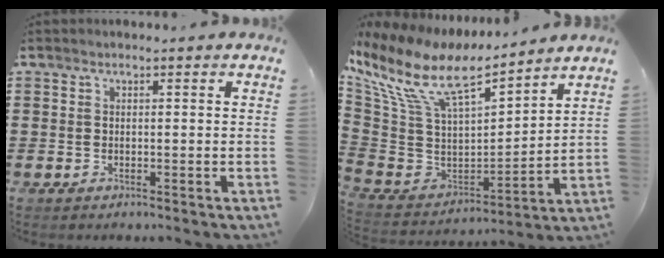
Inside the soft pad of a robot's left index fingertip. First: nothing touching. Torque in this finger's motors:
{"motor_torque": [2.14, 0.00, 0.11, -0.07]}